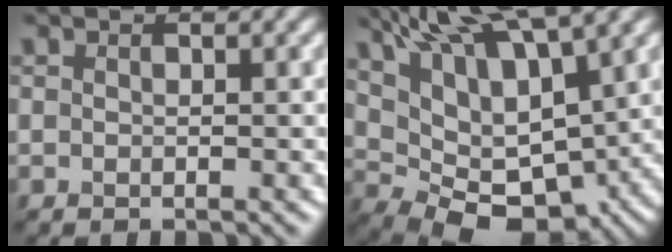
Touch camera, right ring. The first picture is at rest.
{"total": 13.5, "force": [5.7, 6.4, 10.4], "torque": [-0.173, -0.002, 0.120]}